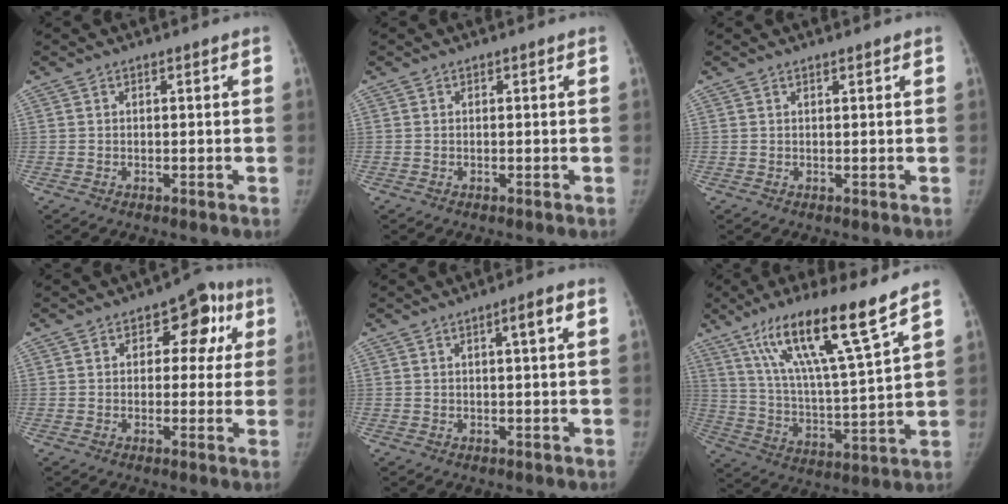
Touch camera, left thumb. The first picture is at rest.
{"total": 0.0}
{"total": 0.7, "force": [0.5, 0.1, 0.4], "torque": [-0.008, -0.002, 0.010]}
{"total": 9.1, "force": [2.8, 5.9, 6.3], "torque": [-0.024, 0.012, 0.027]}
{"total": 3.3, "force": [1.0, 0.2, 3.2], "torque": [-0.049, 0.007, 0.015]}
{"total": 18.4, "force": [12.0, 1.2, 13.9], "torque": [-0.231, -0.055, 0.213]}